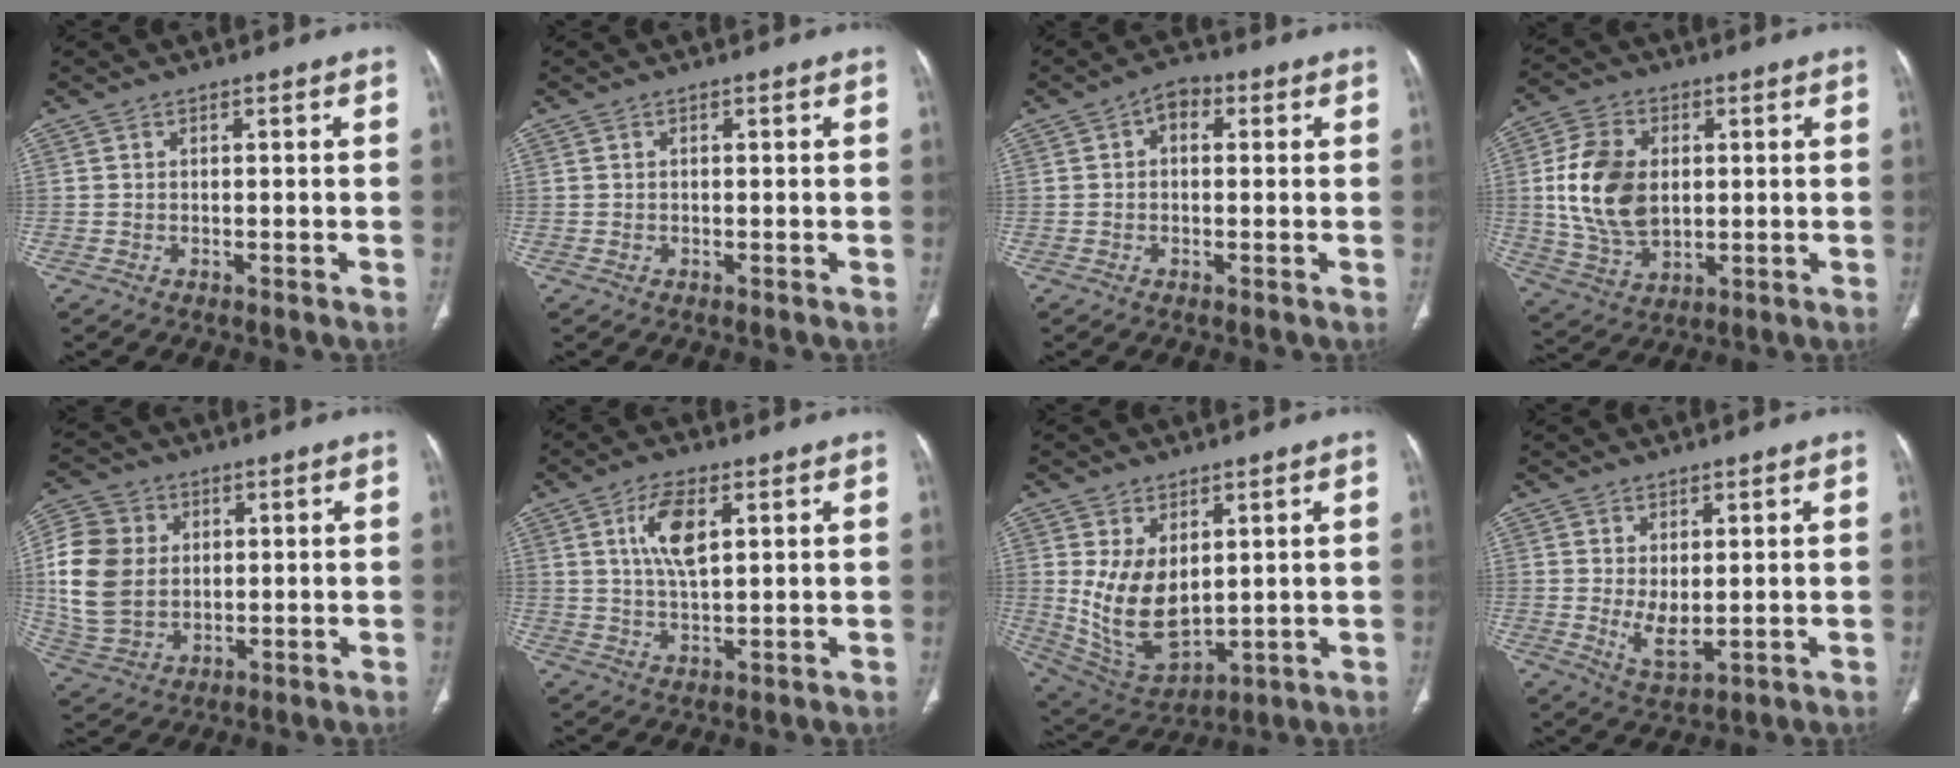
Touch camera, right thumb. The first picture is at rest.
{"total": 0.0}
{"total": 3.9, "force": [0.9, 2.6, 2.7], "torque": [-0.026, 0.012, 0.005]}
{"total": 14.4, "force": [1.5, 9.6, 10.5], "torque": [-0.188, -0.007, 0.034]}
{"total": 14.5, "force": [1.7, 11.5, 8.7], "torque": [-0.169, -0.001, 0.038]}
{"total": 7.6, "force": [2.7, 3.1, 6.4], "torque": [-0.120, -0.011, 0.053]}
{"total": 12.3, "force": [2.1, 7.5, 9.6], "torque": [-0.161, -0.021, 0.067]}
{"total": 4.9, "force": [0.4, 2.4, 4.2], "torque": [-0.070, -0.019, 0.020]}